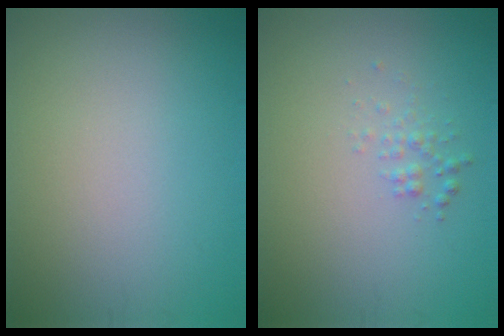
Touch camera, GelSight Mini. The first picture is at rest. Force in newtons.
{"total": 1.0, "press": 1.0, "slide": 0.0}